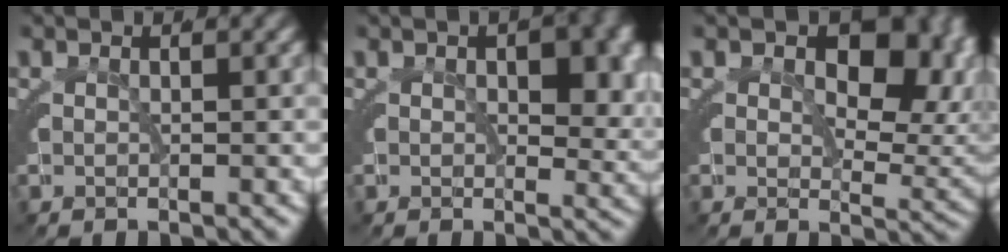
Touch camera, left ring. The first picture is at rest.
{"total": 4.2, "force": [0.7, 2.2, 3.6], "torque": [-0.031, 0.000, 0.007]}
{"total": 7.6, "force": [2.2, 4.5, 5.7], "torque": [-0.067, -0.004, 0.029]}